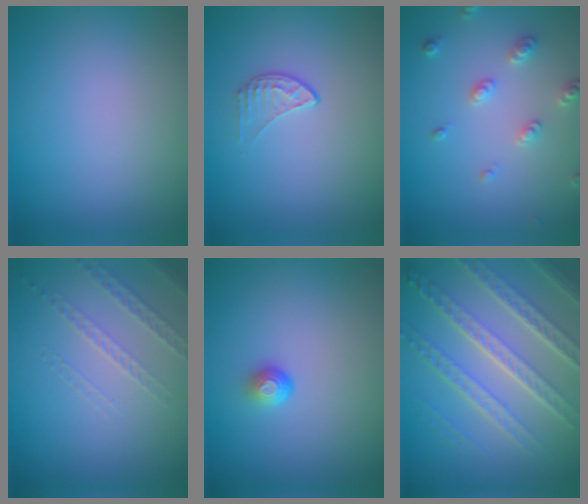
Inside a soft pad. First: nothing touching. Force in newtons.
{"total": 1.4, "press": 0.9, "slide": 1.1}
{"total": 2.5, "press": 2.4, "slide": 0.7}
{"total": 1.4, "press": 1.0, "slide": 0.9}
{"total": 1.5, "press": 1.0, "slide": 1.2}
{"total": 7.1, "press": 5.0, "slide": 5.0}